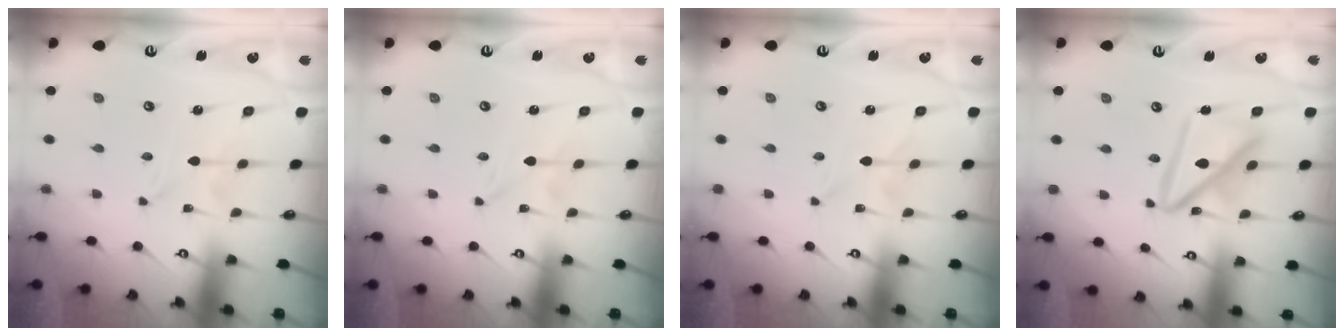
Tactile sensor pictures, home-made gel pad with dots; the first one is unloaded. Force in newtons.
{"total": 0.0}
{"total": 1.7, "press": 1.7, "slide": 0.2}
{"total": 14.5, "press": 14.5, "slide": 1.5}